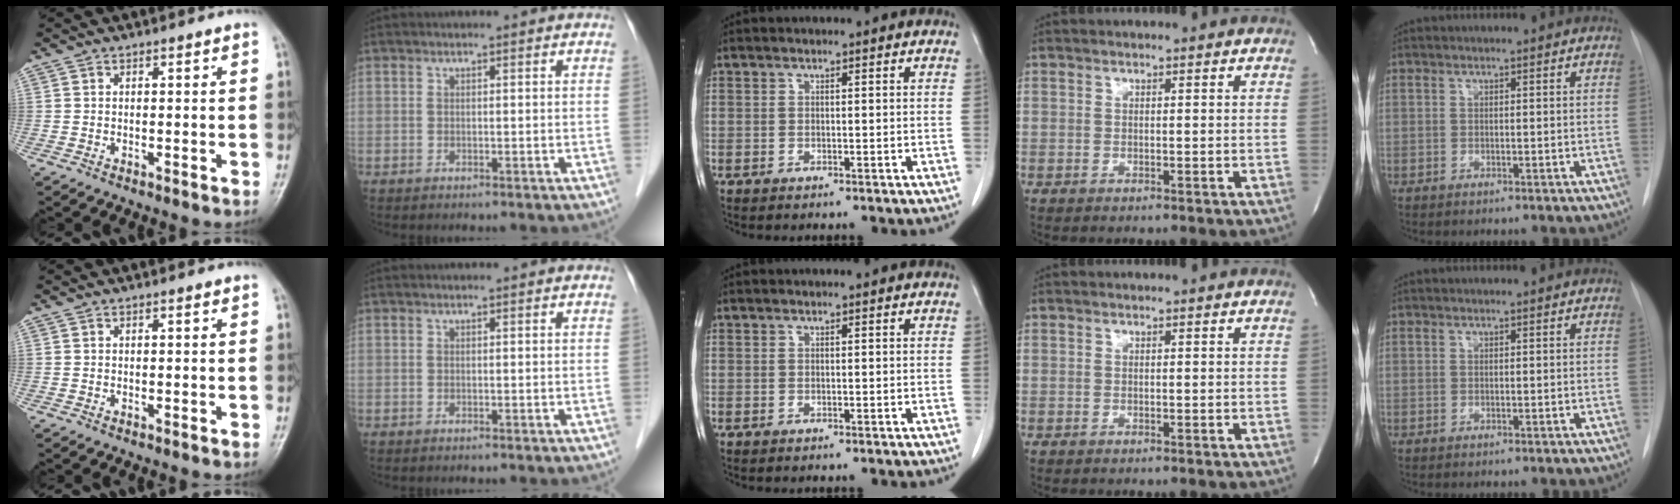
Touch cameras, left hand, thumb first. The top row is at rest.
{}